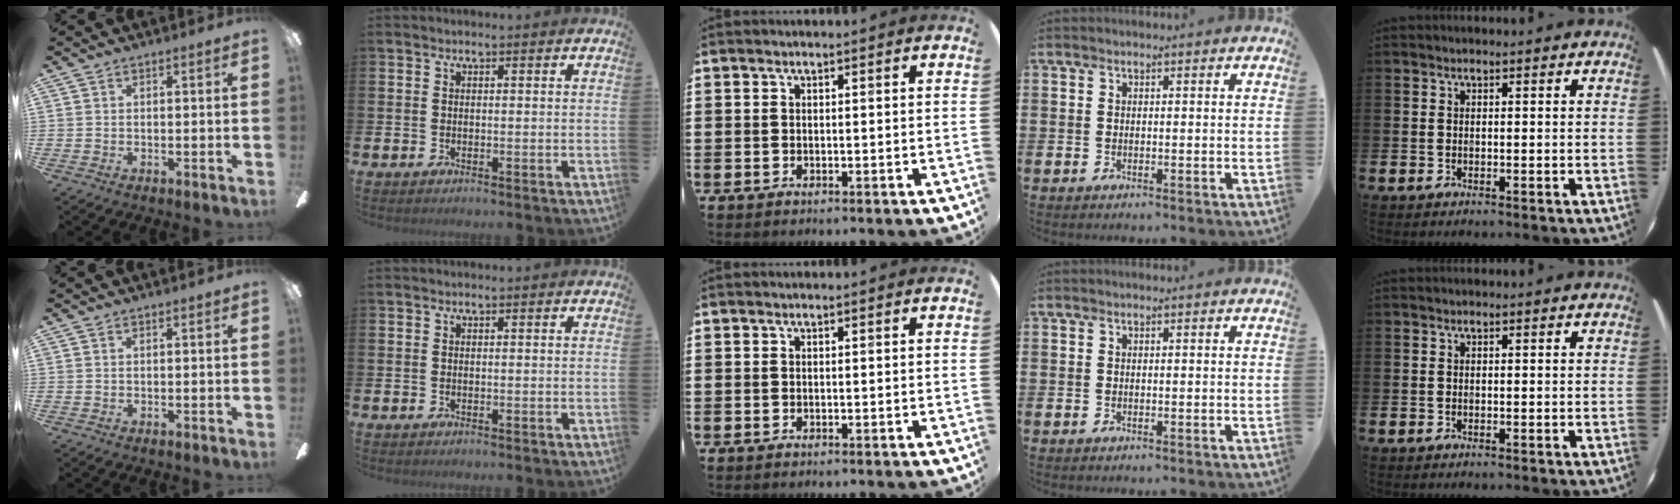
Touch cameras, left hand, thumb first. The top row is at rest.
{"thumb": {"total": 0.7, "force": [-0.5, 0.1, 0.5], "torque": [-0.008, 0.003, -0.010]}}